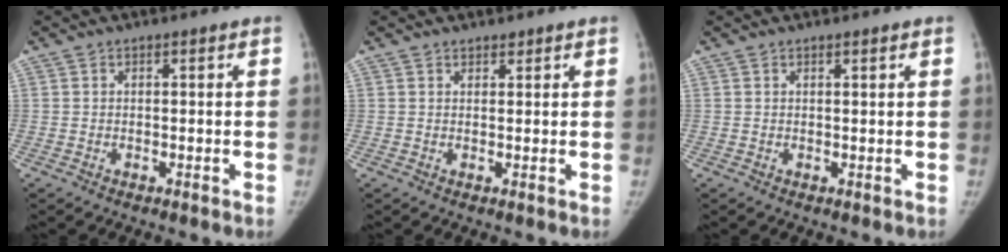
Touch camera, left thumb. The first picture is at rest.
{"total": 1.1, "force": [1.0, 0.6, 0.2], "torque": [0.005, -0.006, 0.012]}
{"total": 0.7, "force": [0.5, -0.1, 0.4], "torque": [-0.012, -0.003, 0.011]}